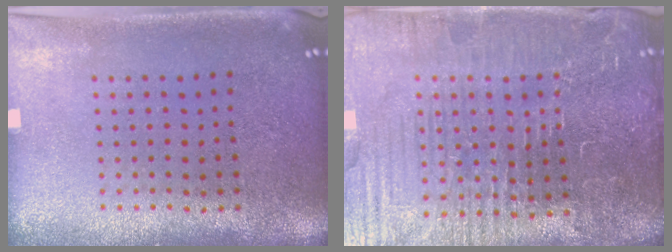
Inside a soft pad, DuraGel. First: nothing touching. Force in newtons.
{"total": 5.6, "press": 5.2, "slide": 2.3}